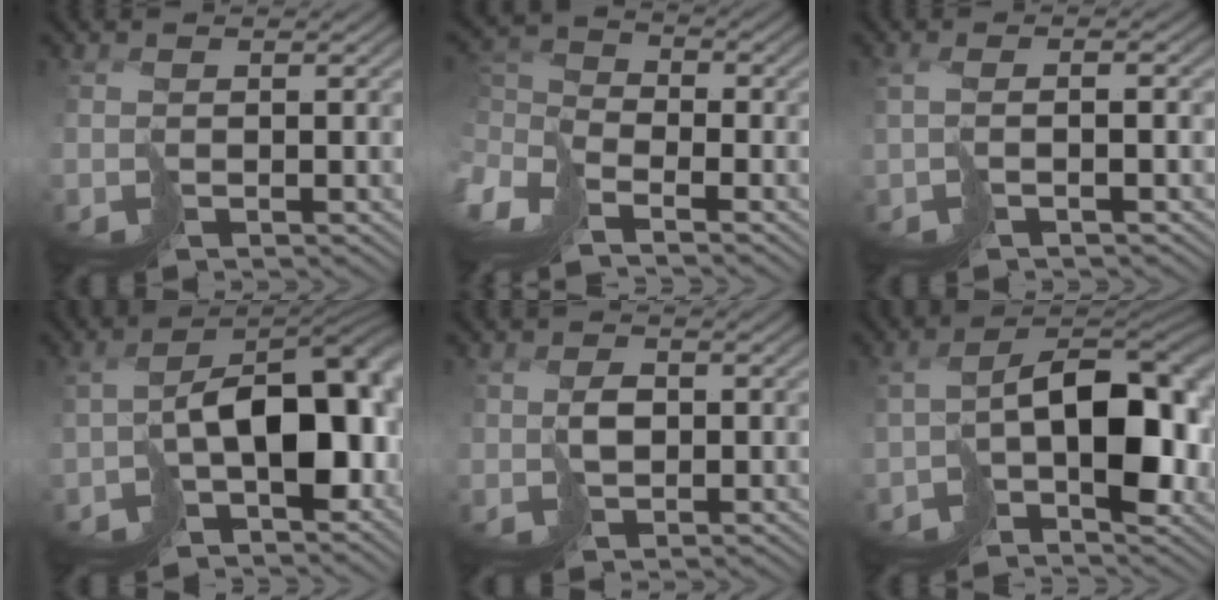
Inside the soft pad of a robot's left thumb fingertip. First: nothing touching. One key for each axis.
{"total": 8.1, "fx": -3.9, "fy": 4.0, "fz": 5.9, "tx": -0.173, "ty": -0.009, "tz": -0.078}
{"total": 2.3, "fx": -0.3, "fy": -0.1, "fz": 2.3, "tx": -0.055, "ty": 0.002, "tz": 0.000}
{"total": 13.6, "fx": -3.7, "fy": 7.5, "fz": 10.8, "tx": -0.154, "ty": -0.020, "tz": -0.039}
{"total": 2.4, "fx": 0.3, "fy": 1.8, "fz": 1.5, "tx": -0.028, "ty": 0.001, "tz": 0.012}
{"total": 10.6, "fx": -2.5, "fy": 5.3, "fz": 8.7, "tx": -0.122, "ty": -0.001, "tz": -0.035}